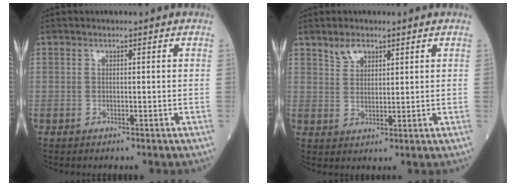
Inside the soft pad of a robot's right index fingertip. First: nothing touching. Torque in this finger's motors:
{"motor_torque": [0.07, 0.09, 0.03, 0.00]}